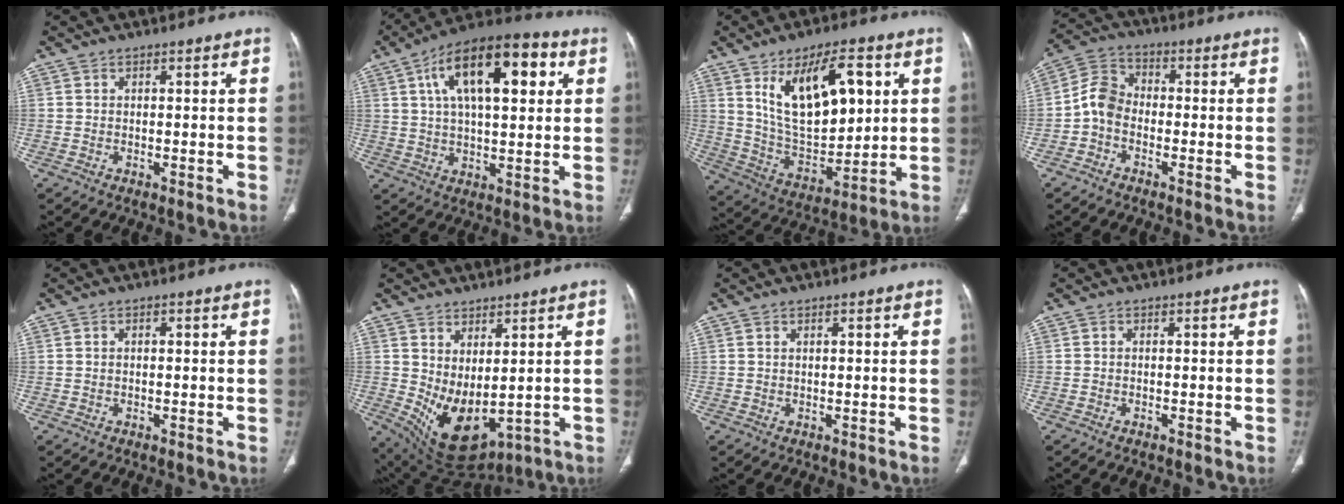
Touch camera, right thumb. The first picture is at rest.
{"total": 19.8, "force": [6.6, 8.6, 16.5], "torque": [-0.251, 0.010, 0.100]}
{"total": 18.9, "force": [6.7, 9.5, 15.0], "torque": [-0.210, -0.030, 0.131]}
{"total": 6.0, "force": [-1.7, 4.5, 3.7], "torque": [-0.061, 0.025, -0.050]}
{"total": 0.6, "force": [0.2, 0.3, 0.5], "torque": [-0.011, 0.003, 0.004]}
{"total": 10.8, "force": [0.6, 5.6, 9.3], "torque": [-0.152, -0.023, 0.044]}
{"total": 0.0}
{"total": 0.5, "force": [-0.4, 0.1, 0.3], "torque": [-0.011, 0.001, -0.004]}